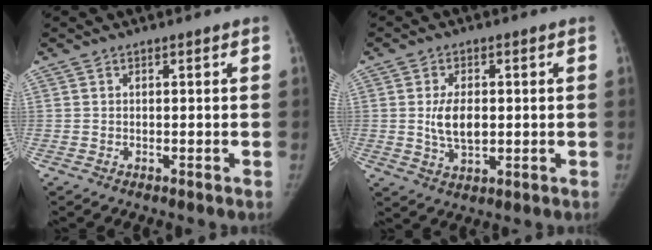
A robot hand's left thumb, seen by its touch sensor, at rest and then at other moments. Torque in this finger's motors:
{"motor_torque": [0.00, 0.00, 0.29, -0.18, 0.04]}